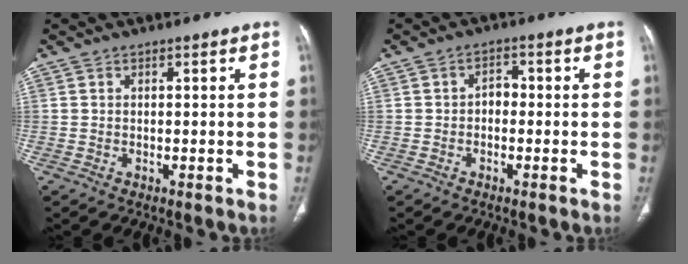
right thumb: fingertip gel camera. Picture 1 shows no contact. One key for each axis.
{"total": 2.4, "fx": -0.5, "fy": 1.8, "fz": 1.5, "tx": -0.010, "ty": 0.013, "tz": -0.015}